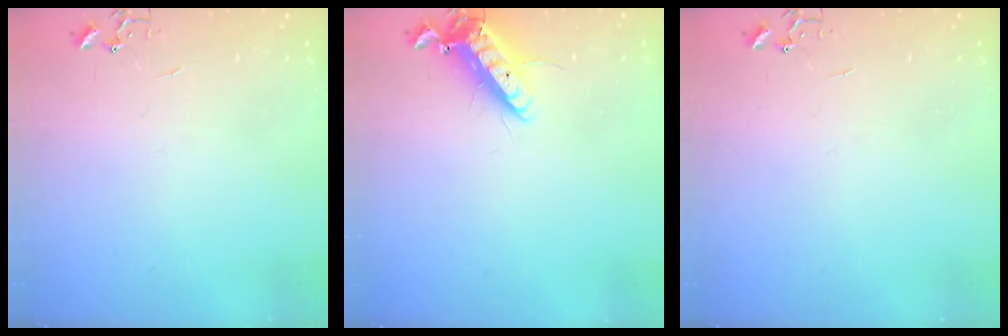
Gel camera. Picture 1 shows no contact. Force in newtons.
{"total": 13.1, "press": 12.9, "slide": 2.5}
{"total": 0.0}